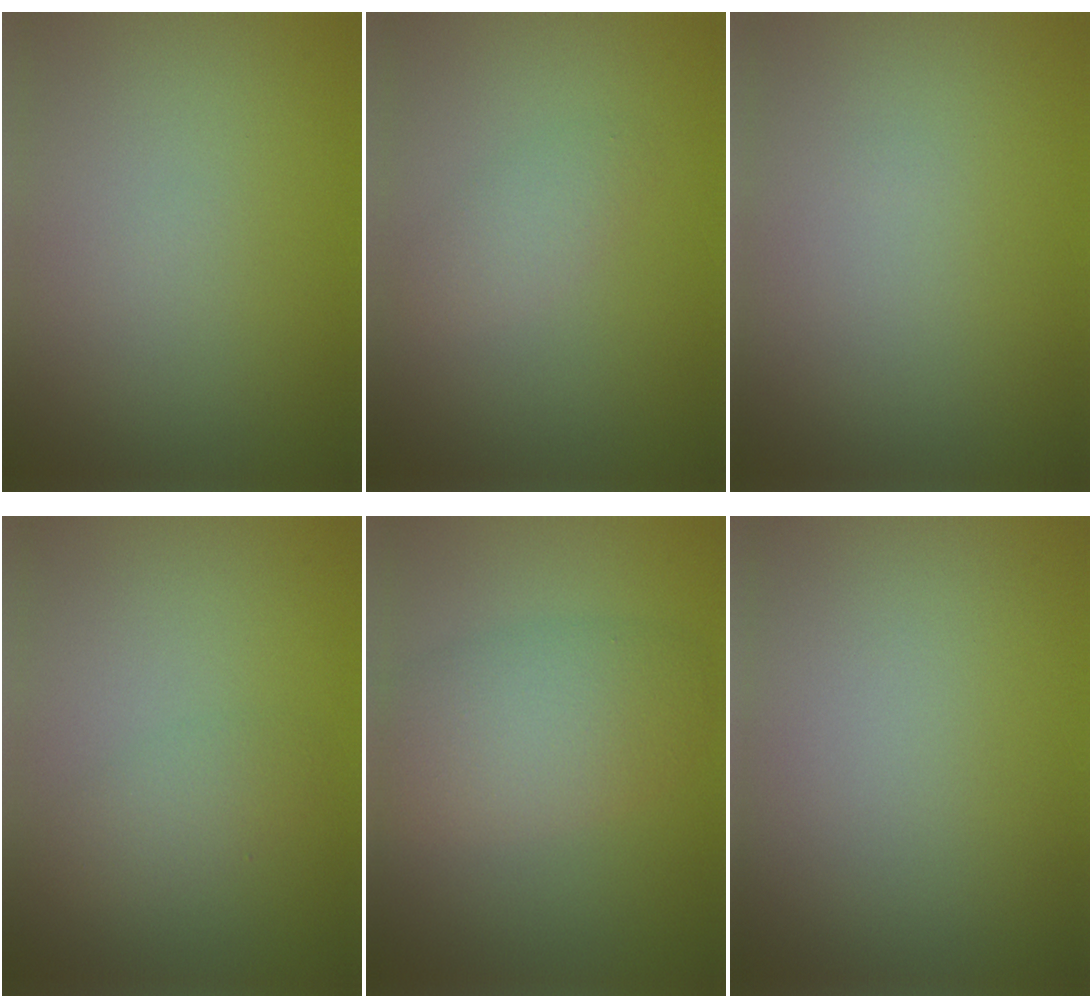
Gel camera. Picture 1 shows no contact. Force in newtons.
{"total": 1.7, "press": 1.6, "slide": 0.0}
{"total": 0.0}
{"total": 2.0, "press": 2.0, "slide": 0.1}
{"total": 5.6, "press": 5.6, "slide": 0.2}
{"total": 0.0}